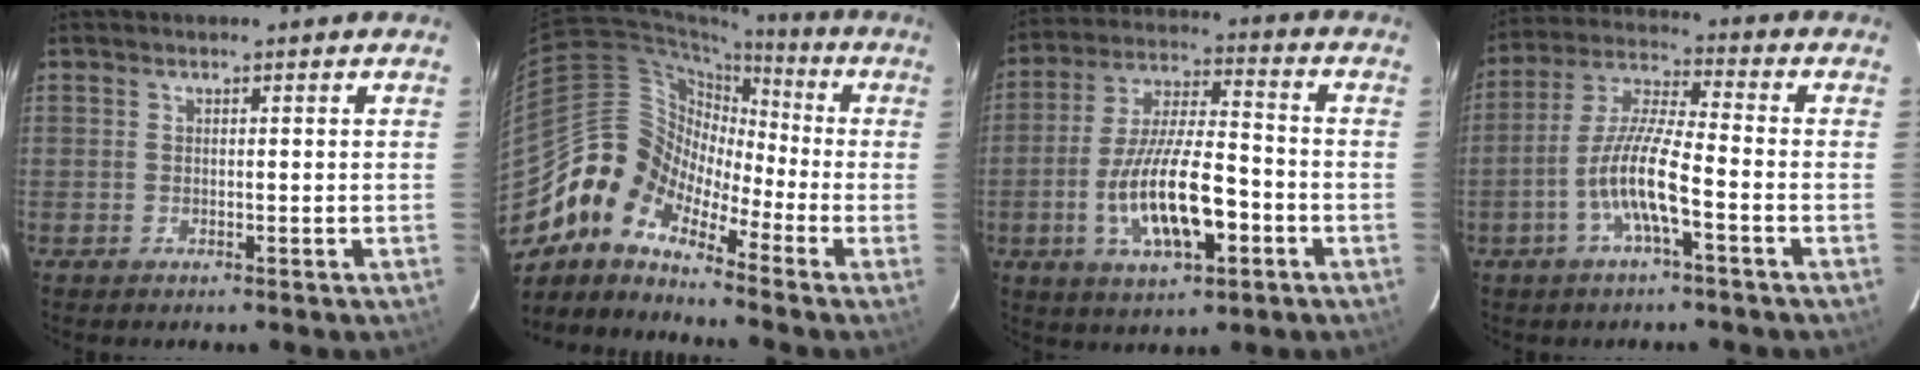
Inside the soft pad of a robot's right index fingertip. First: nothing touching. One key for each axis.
{"total": 10.0, "fx": -7.1, "fy": 6.3, "fz": 3.0, "tx": -0.057, "ty": 0.035, "tz": -0.173}
{"total": 15.7, "fx": -5.2, "fy": 5.2, "fz": 13.9, "tx": -0.272, "ty": -0.008, "tz": -0.084}
{"total": 10.2, "fx": -4.1, "fy": 1.2, "fz": 9.3, "tx": -0.195, "ty": 0.001, "tz": -0.081}